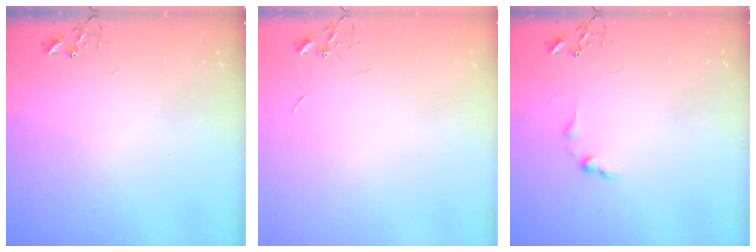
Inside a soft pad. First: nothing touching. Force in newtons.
{"total": 0.7, "press": 0.7, "slide": 0.1}
{"total": 6.8, "press": 6.8, "slide": 0.9}